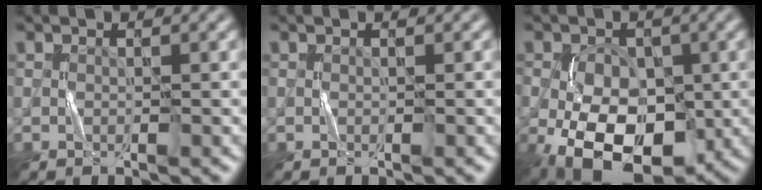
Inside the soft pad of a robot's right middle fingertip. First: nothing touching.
{"total": 0.0}
{"total": 10.7, "force": [-3.4, 6.9, 7.5], "torque": [-0.112, -0.014, -0.066]}